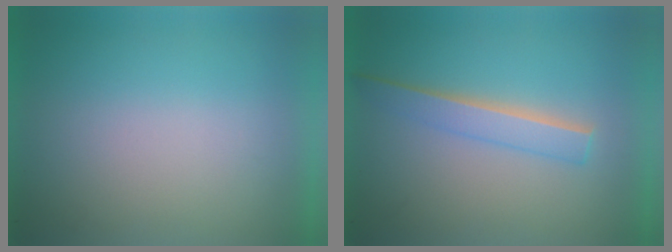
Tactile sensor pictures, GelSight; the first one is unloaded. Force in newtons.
{"total": 2.3}